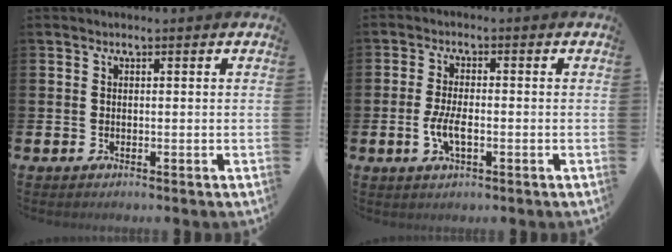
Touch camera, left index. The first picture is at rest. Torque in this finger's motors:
{"motor_torque": [1.18, 0.24, 0.54, 0.21]}